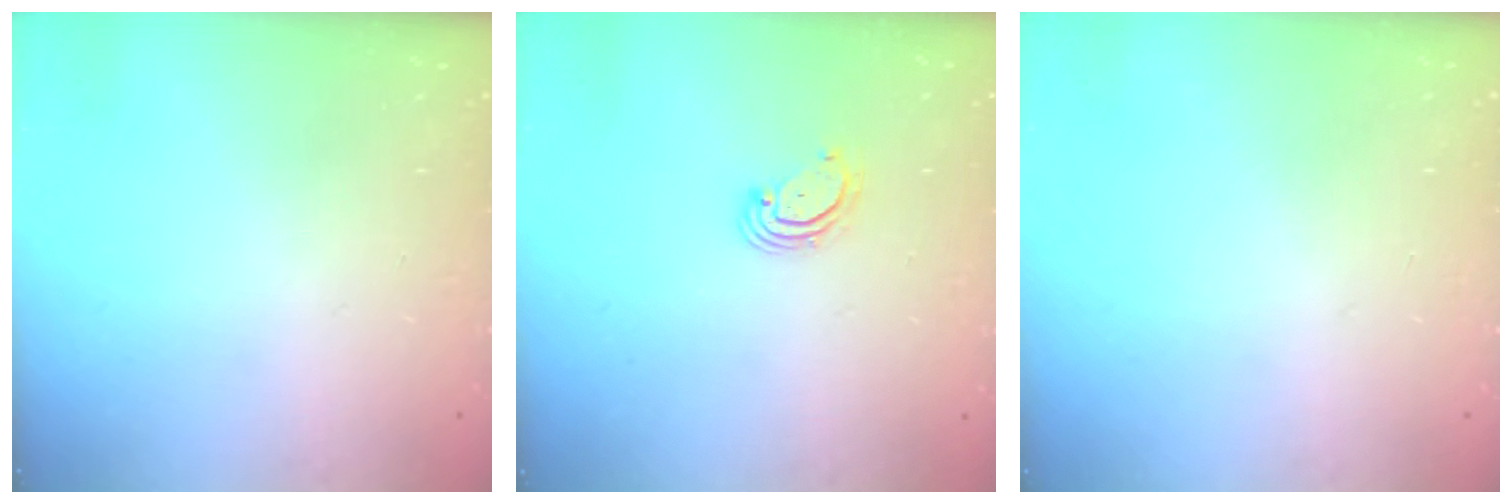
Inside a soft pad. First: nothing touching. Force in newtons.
{"total": 3.0, "press": 3.0, "slide": 0.3}
{"total": 0.0}